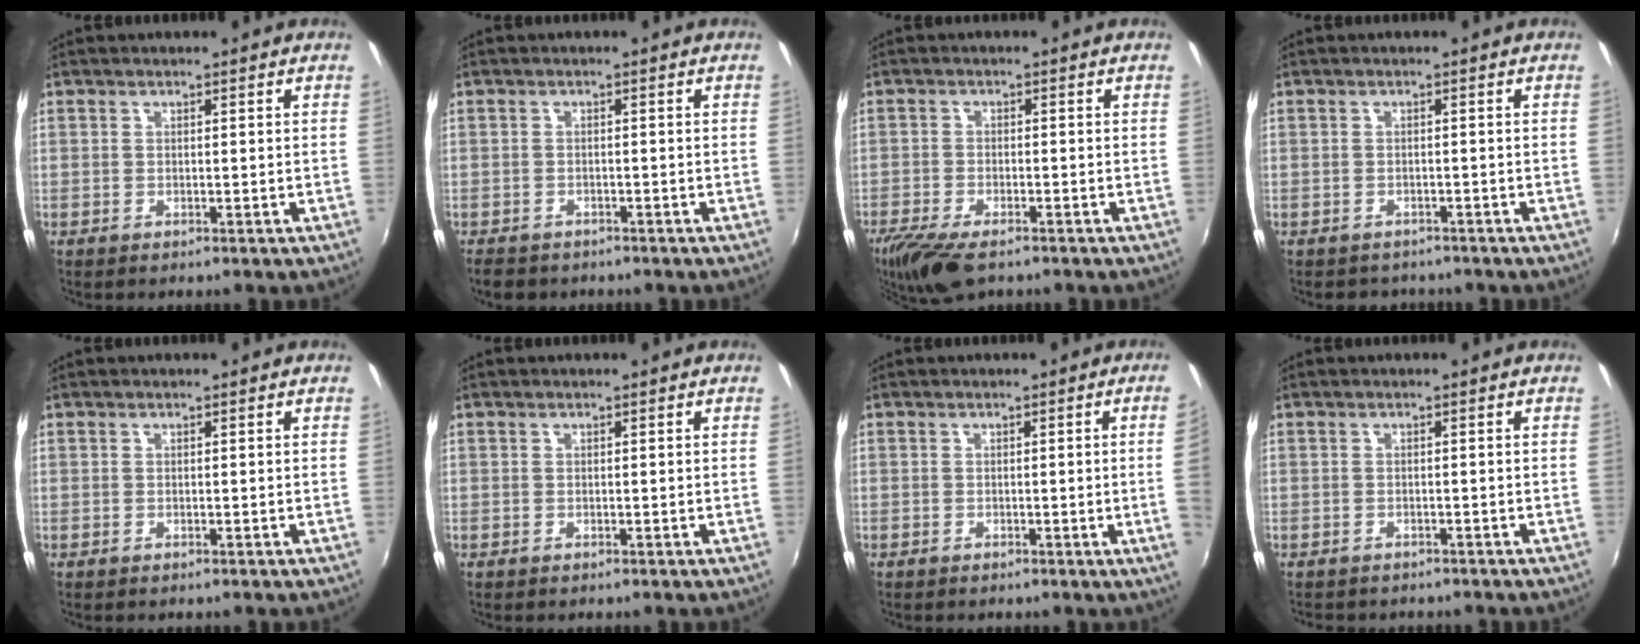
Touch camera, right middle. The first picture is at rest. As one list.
[{"total": 3.8, "force": [-3.0, 2.0, 1.2], "torque": [-0.037, -0.011, -0.049]}, {"total": 9.1, "force": [-6.7, 2.8, 5.5], "torque": [-0.129, -0.034, -0.123]}, {"total": 3.0, "force": [-2.6, 1.6, 0.3], "torque": [-0.012, -0.008, -0.036]}, {"total": 0.0}, {"total": 0.0}, {"total": 3.3, "force": [0.0, -1.8, 2.7], "torque": [-0.046, -0.011, 0.007]}, {"total": 2.9, "force": [-2.6, 1.1, 0.8], "torque": [-0.021, -0.013, -0.036]}]